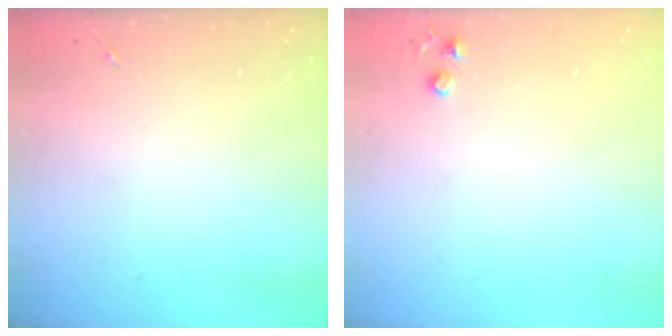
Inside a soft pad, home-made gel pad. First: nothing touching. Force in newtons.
{"total": 4.2, "press": 4.1, "slide": 0.7}